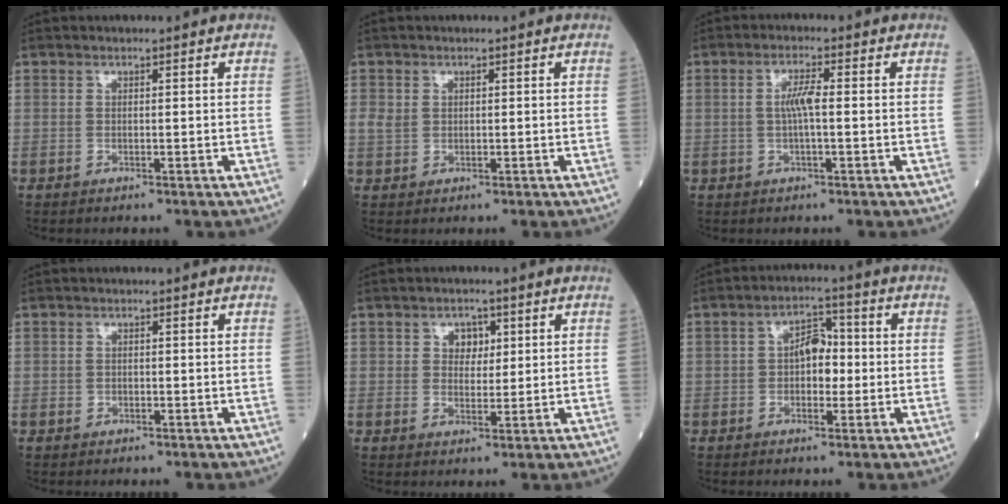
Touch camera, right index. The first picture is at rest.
{"total": 2.0, "force": [0.5, 1.7, 0.9], "torque": [-0.020, 0.010, 0.012]}
{"total": 3.4, "force": [0.0, 0.4, 3.3], "torque": [-0.068, 0.005, 0.000]}
{"total": 0.8, "force": [-0.3, 0.7, 0.2], "torque": [-0.001, 0.003, -0.005]}
{"total": 3.3, "force": [1.2, 2.4, 1.9], "torque": [-0.022, 0.006, 0.018]}
{"total": 5.1, "force": [-0.2, 3.0, 4.2], "torque": [-0.066, 0.017, -0.008]}